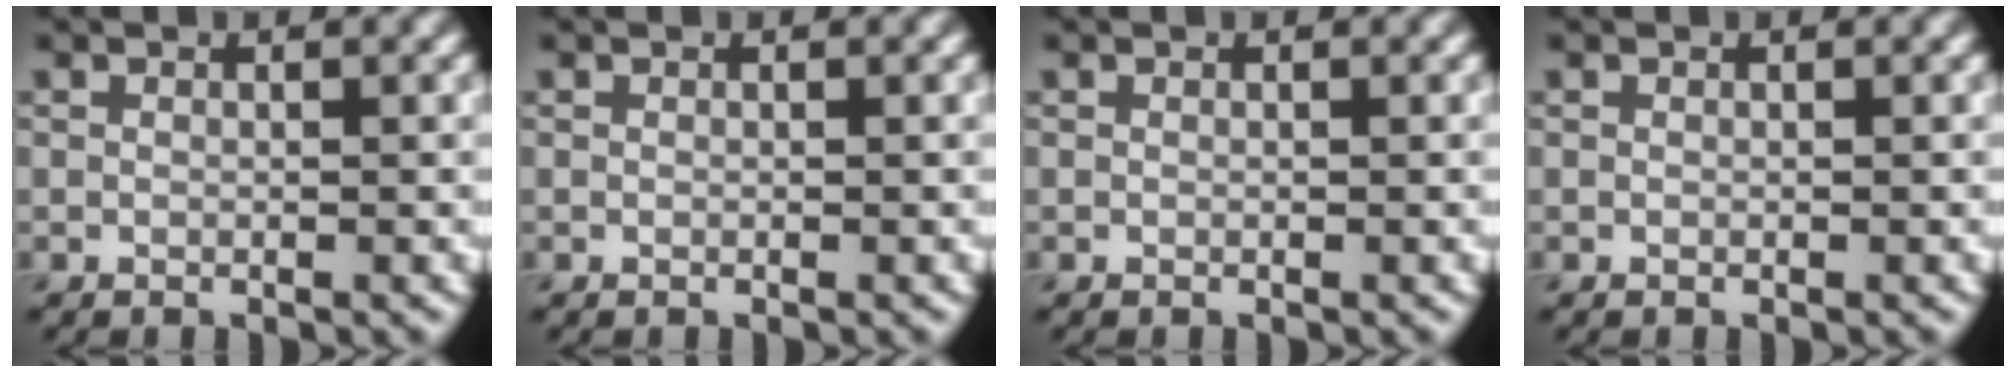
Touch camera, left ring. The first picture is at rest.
{"total": 0.0}
{"total": 0.0}
{"total": 0.0}